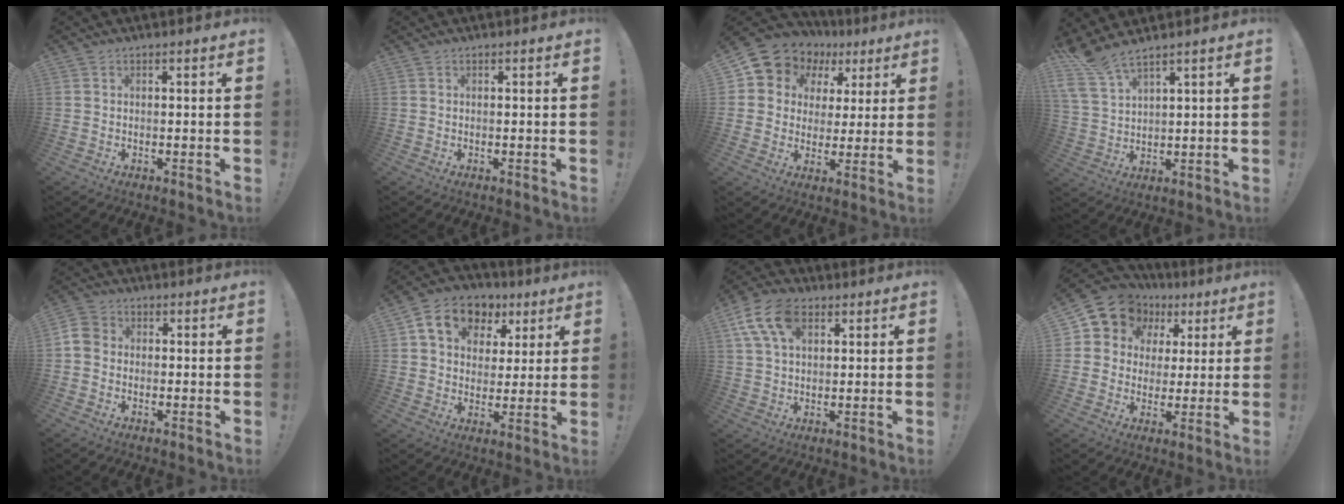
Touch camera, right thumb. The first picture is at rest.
{"total": 0.0}
{"total": 9.2, "force": [4.7, 7.6, 2.4], "torque": [-0.046, -0.035, 0.092]}
{"total": 7.3, "force": [6.2, 1.3, 3.6], "torque": [-0.083, -0.029, 0.119]}
{"total": 5.1, "force": [-1.0, 4.3, 2.6], "torque": [-0.050, 0.021, -0.013]}
{"total": 12.7, "force": [6.0, 9.6, 5.8], "torque": [-0.091, -0.015, 0.115]}
{"total": 12.7, "force": [5.2, 7.9, 8.5], "torque": [-0.161, -0.004, 0.099]}
{"total": 10.3, "force": [4.7, 8.6, 3.1], "torque": [-0.057, -0.029, 0.095]}